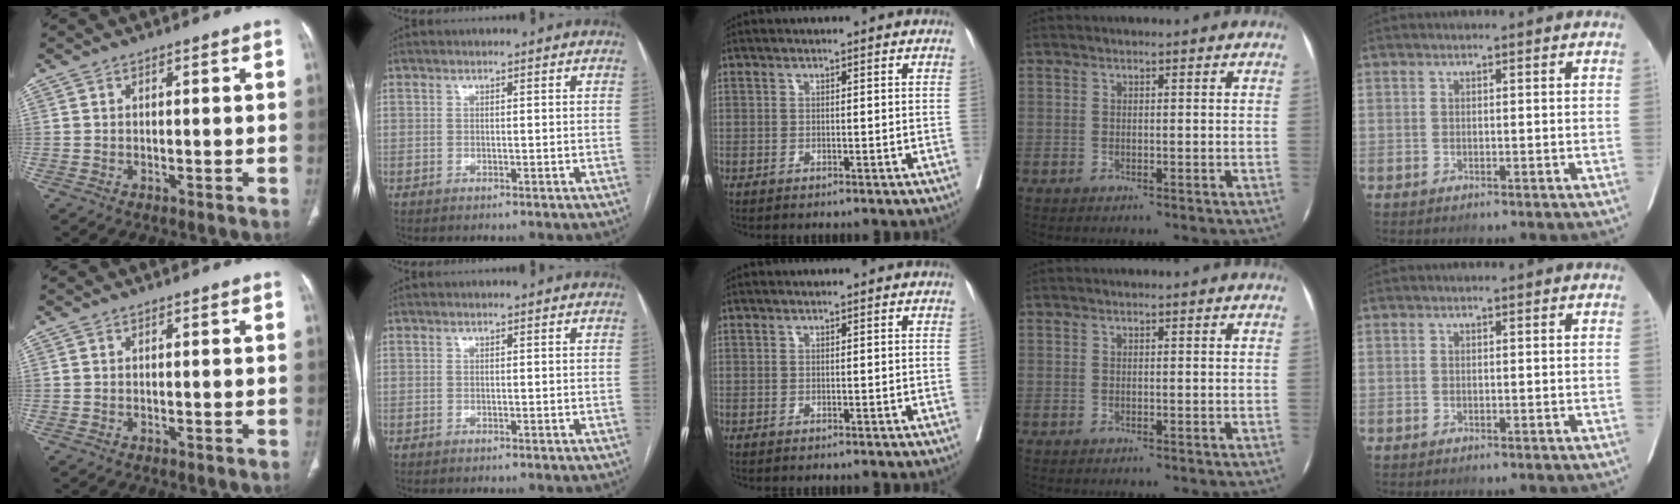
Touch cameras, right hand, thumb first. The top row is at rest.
{}